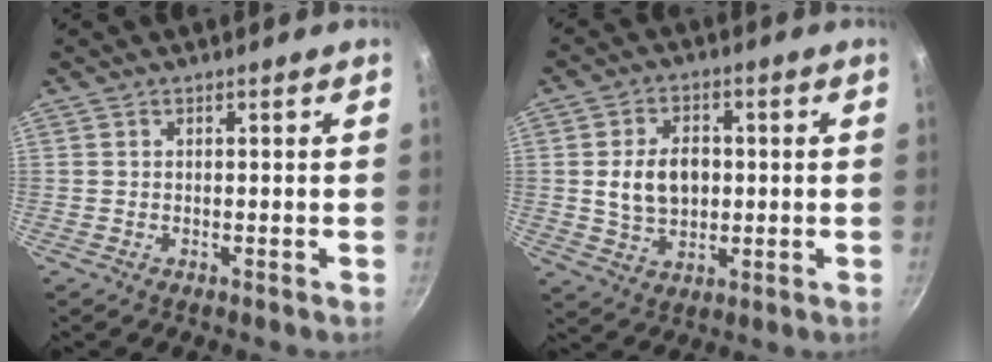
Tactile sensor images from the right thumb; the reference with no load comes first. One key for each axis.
{"total": 9.4, "fx": 0.5, "fy": 6.7, "fz": 6.6, "tx": -0.093, "ty": 0.003, "tz": 0.010}